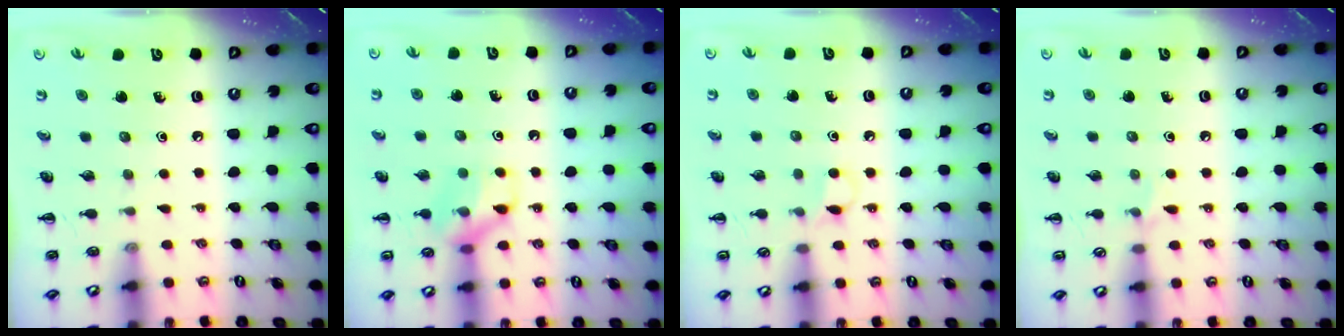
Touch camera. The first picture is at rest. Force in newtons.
{"total": 11.3, "press": 11.2, "slide": 1.0}
{"total": 3.7, "press": 3.5, "slide": 1.1}
{"total": 4.2, "press": 3.9, "slide": 1.6}